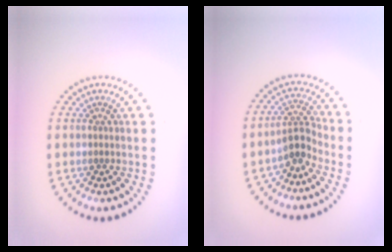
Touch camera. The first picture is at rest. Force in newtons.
{"total": 2.5, "press": 1.8, "slide": 1.8}